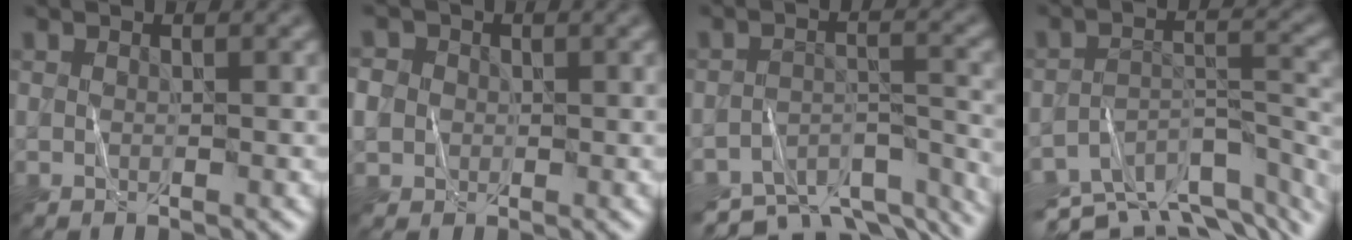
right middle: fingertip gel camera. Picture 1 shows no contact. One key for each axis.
{"total": 3.4, "fx": 0.1, "fy": 3.2, "fz": 1.2, "tx": -0.022, "ty": 0.016, "tz": -0.011}
{"total": 9.5, "fx": -8.4, "fy": 3.2, "fz": 3.2, "tx": -0.050, "ty": -0.008, "tz": -0.111}
{"total": 9.9, "fx": -8.0, "fy": 3.5, "fz": 4.7, "tx": -0.086, "ty": -0.013, "tz": -0.114}